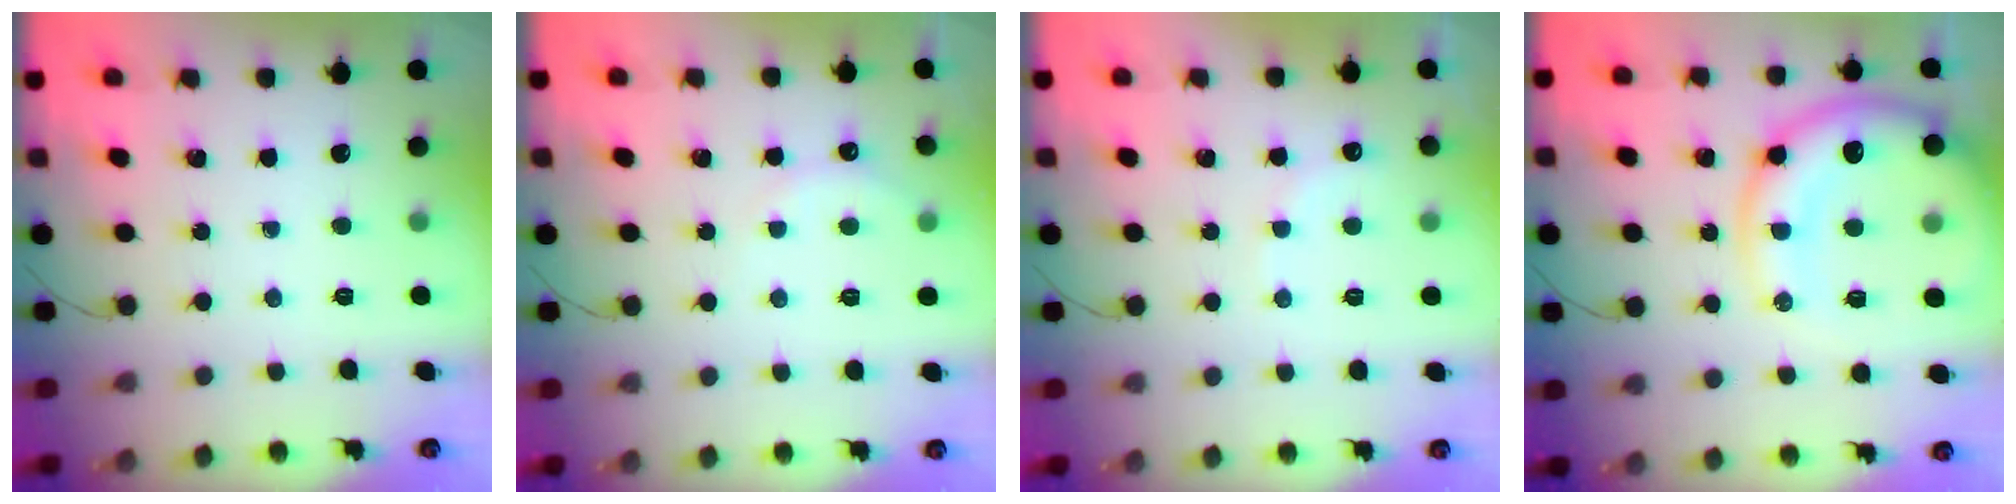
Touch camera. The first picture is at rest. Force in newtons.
{"total": 5.7, "press": 5.6, "slide": 1.2}
{"total": 6.7, "press": 6.6, "slide": 1.0}
{"total": 17.6, "press": 17.2, "slide": 3.4}